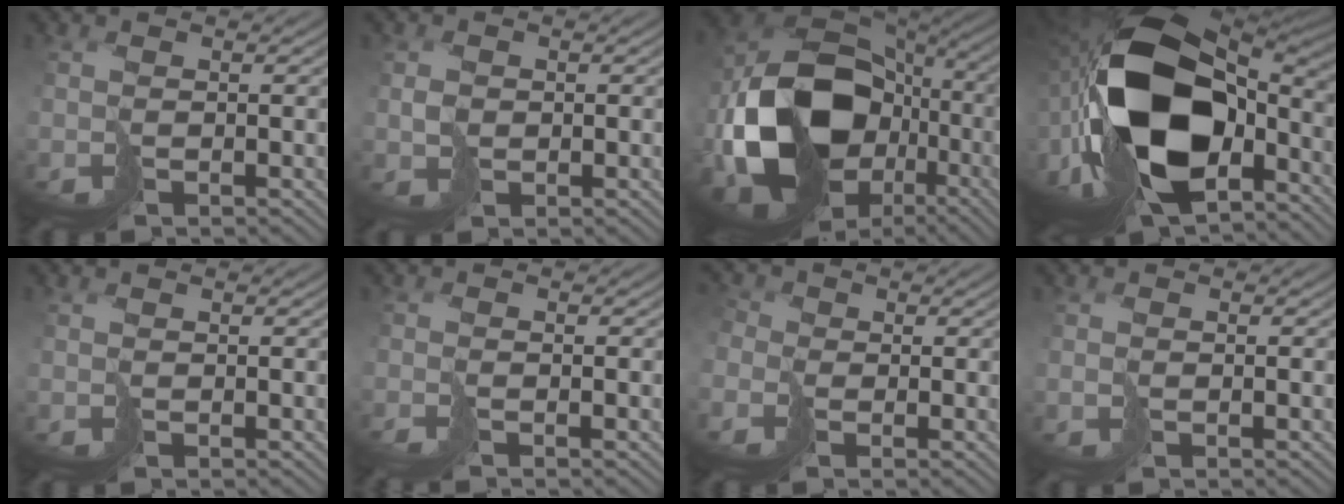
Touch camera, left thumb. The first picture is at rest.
{"total": 1.5, "force": [0.5, 1.4, 0.5], "torque": [-0.005, -0.001, 0.017]}
{"total": 18.6, "force": [-4.1, 14.8, 10.4], "torque": [-0.211, -0.038, -0.053]}
{"total": 19.8, "force": [-3.2, 11.9, 15.5], "torque": [-0.361, -0.027, -0.044]}
{"total": 0.0}
{"total": 1.6, "force": [-0.9, 0.2, 1.3], "torque": [-0.017, -0.001, -0.027]}
{"total": 3.5, "force": [-1.4, 2.8, 1.6], "torque": [-0.053, -0.011, -0.028]}
{"total": 0.6, "force": [-0.1, 0.2, 0.5], "torque": [-0.010, -0.001, 0.000]}